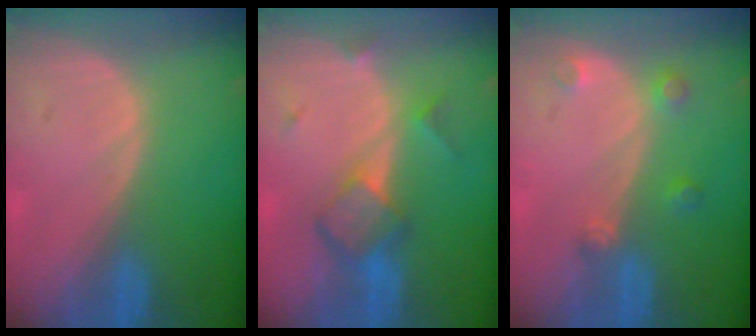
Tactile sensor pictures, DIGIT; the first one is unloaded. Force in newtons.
{"total": 5.8, "press": 5.2, "slide": 2.5}
{"total": 2.7, "press": 2.6, "slide": 0.5}